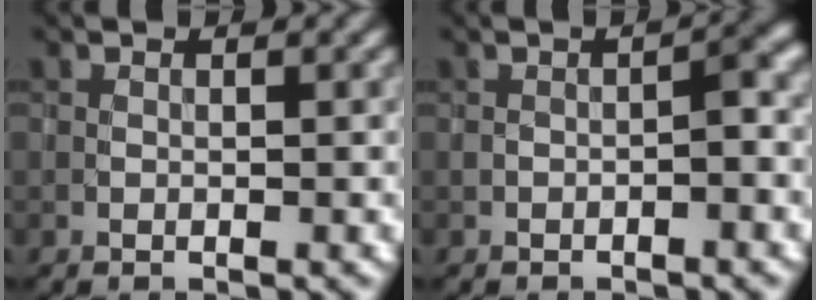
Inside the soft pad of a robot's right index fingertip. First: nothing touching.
{"total": 1.7, "force": [-0.5, 0.6, 1.4], "torque": [-0.026, 0.008, -0.009]}